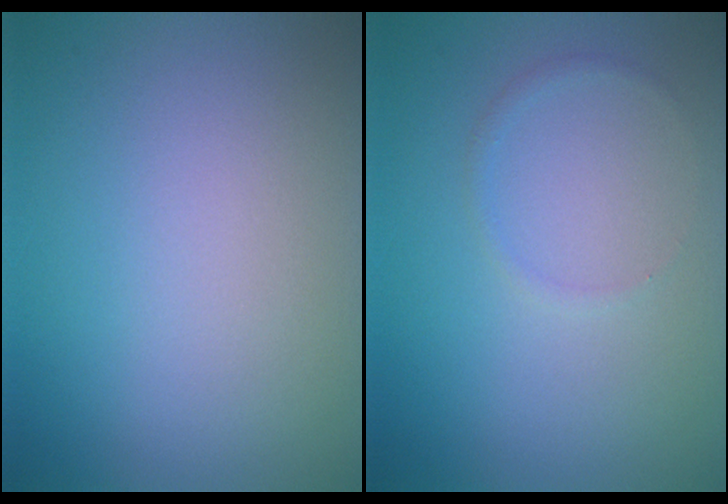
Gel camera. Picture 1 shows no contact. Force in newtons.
{"total": 0.6, "press": 0.6, "slide": 0.1}